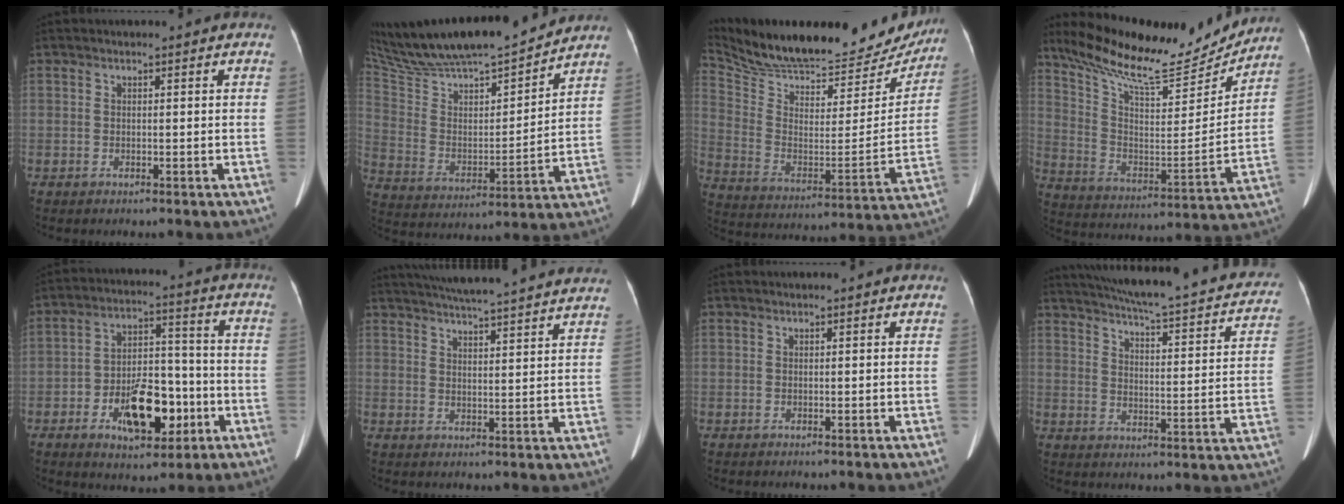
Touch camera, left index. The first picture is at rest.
{"total": 24.9, "force": [22.3, 3.4, 10.5], "torque": [-0.203, 0.003, 0.366]}
{"total": 28.2, "force": [25.3, 7.7, 9.9], "torque": [-0.181, -0.037, 0.362]}
{"total": 21.0, "force": [19.1, 3.3, 8.1], "torque": [-0.148, -0.025, 0.302]}
{"total": 12.4, "force": [-4.7, 6.2, 9.7], "torque": [-0.164, 0.021, -0.069]}
{"total": 21.8, "force": [19.9, 0.5, 8.9], "torque": [-0.143, 0.004, 0.257]}
{"total": 0.0}
{"total": 27.9, "force": [24.2, 4.4, 13.1], "torque": [-0.200, -0.036, 0.294]}